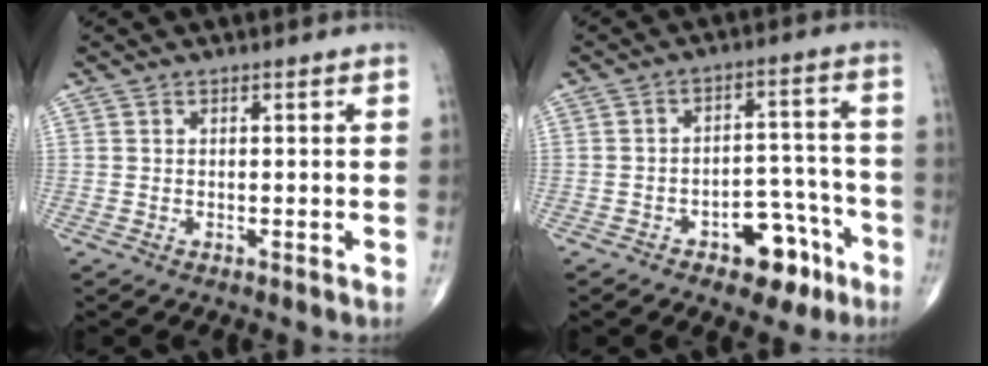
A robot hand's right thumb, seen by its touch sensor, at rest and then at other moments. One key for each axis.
{"total": 9.9, "fx": -5.5, "fy": 5.5, "fz": 6.0, "tx": -0.042, "ty": 0.052, "tz": -0.072}